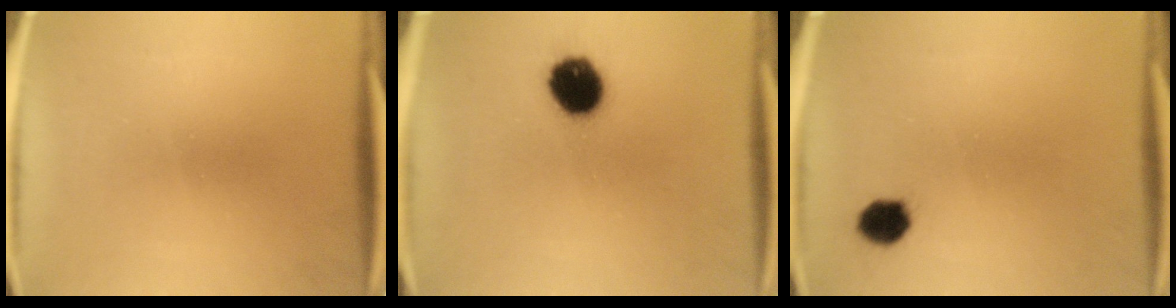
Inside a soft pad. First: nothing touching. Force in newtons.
{"total": 10.8}
{"total": 4.3}